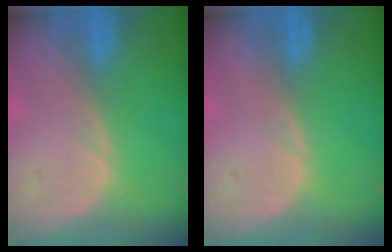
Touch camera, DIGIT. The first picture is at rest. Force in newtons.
{"total": 0.0}